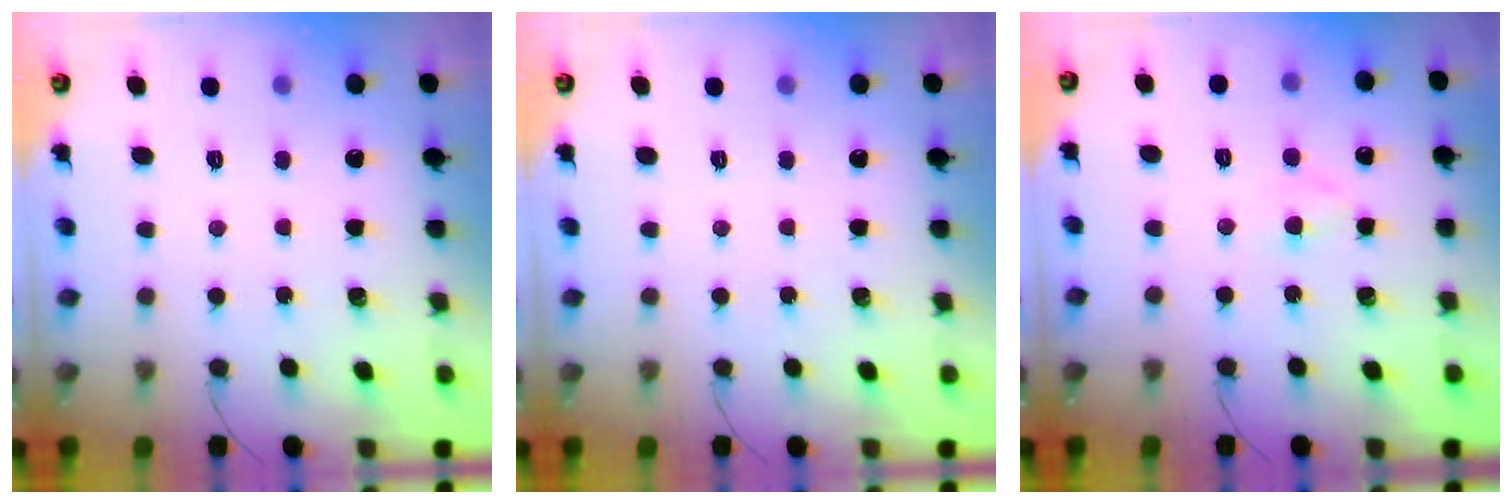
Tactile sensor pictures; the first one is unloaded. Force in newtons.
{"total": 0.0}
{"total": 2.2, "press": 2.1, "slide": 0.8}